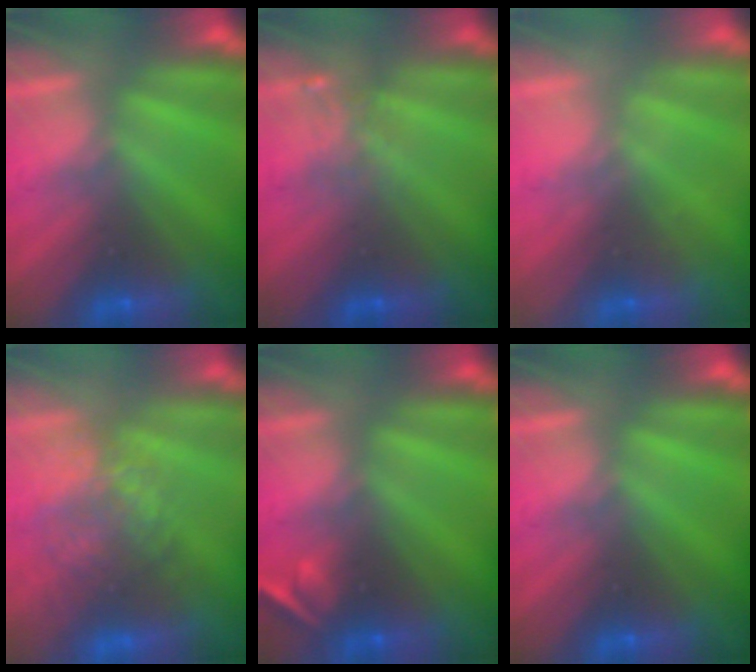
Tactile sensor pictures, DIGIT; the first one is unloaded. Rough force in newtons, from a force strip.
{"total": 2.2}
{"total": 2.1}
{"total": 3.1}
{"total": 2.1}
{"total": 0.0}